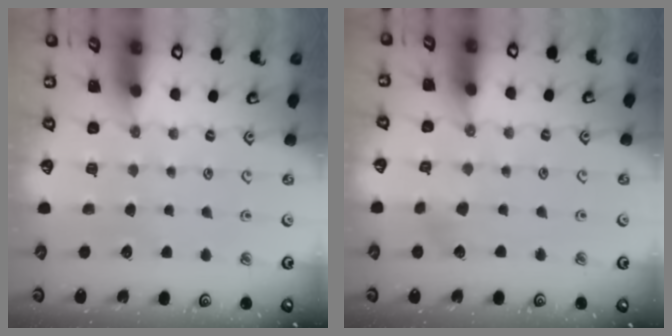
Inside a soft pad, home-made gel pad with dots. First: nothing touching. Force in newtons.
{"total": 4.0, "press": 4.0, "slide": 0.4}